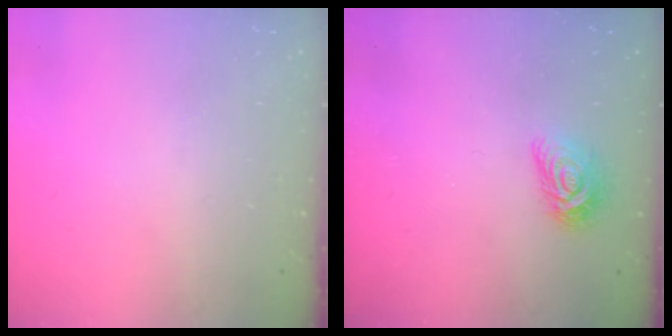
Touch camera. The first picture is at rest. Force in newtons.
{"total": 9.1, "press": 9.1, "slide": 0.2}